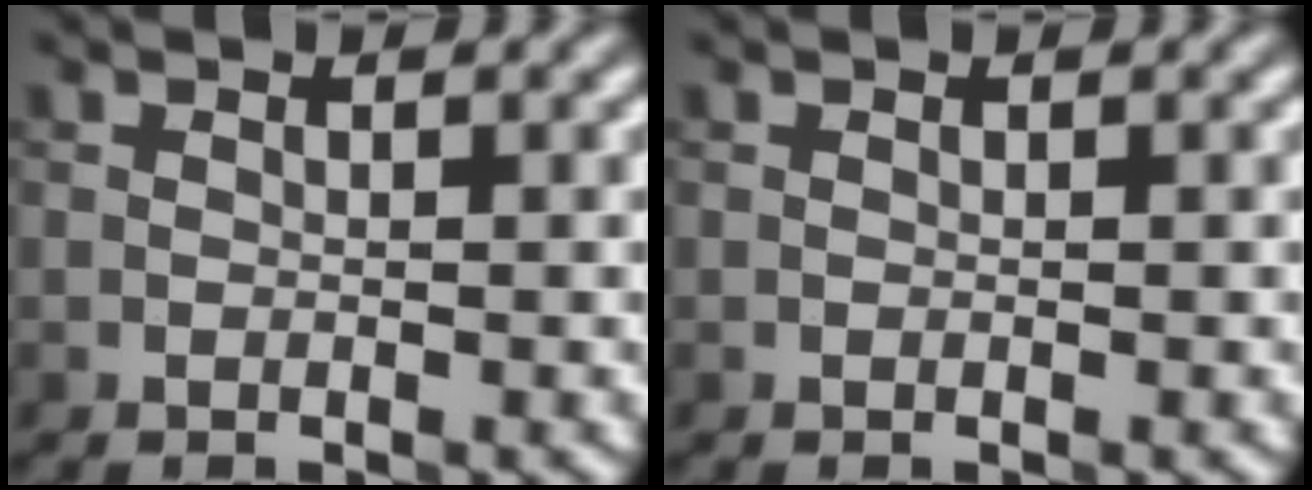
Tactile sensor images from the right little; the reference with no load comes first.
{"total": 0.0}